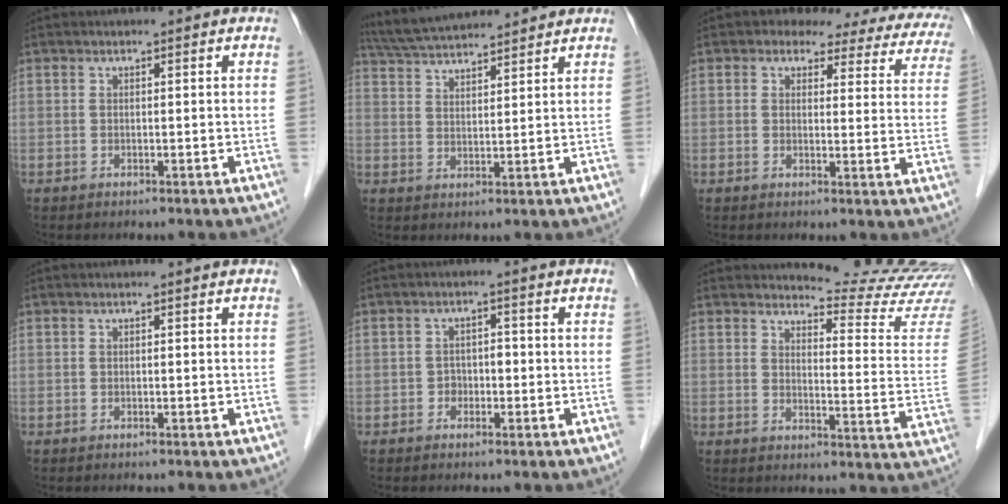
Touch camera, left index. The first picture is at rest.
{"total": 10.5, "force": [9.9, 0.8, 3.5], "torque": [-0.072, 0.032, 0.168]}
{"total": 14.0, "force": [11.0, 6.0, 6.3], "torque": [-0.049, 0.008, 0.096]}
{"total": 0.0}
{"total": 1.9, "force": [-0.8, 1.5, 0.9], "torque": [-0.007, 0.008, -0.013]}
{"total": 15.7, "force": [15.5, -0.7, 1.9], "torque": [-0.018, -0.143, 0.161]}